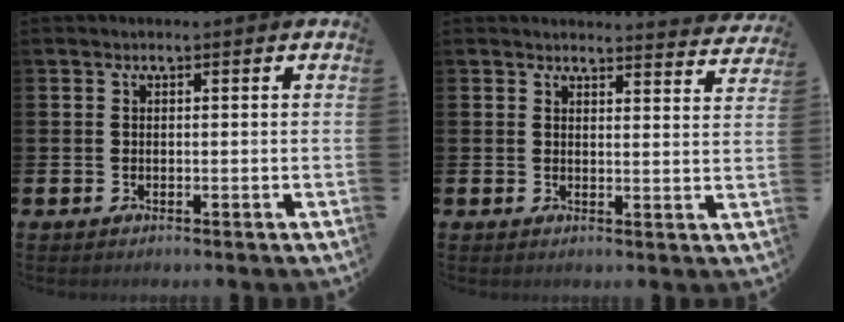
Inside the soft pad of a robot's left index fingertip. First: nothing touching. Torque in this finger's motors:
{"motor_torque": [0.88, -1.26, 0.08, 0.01]}